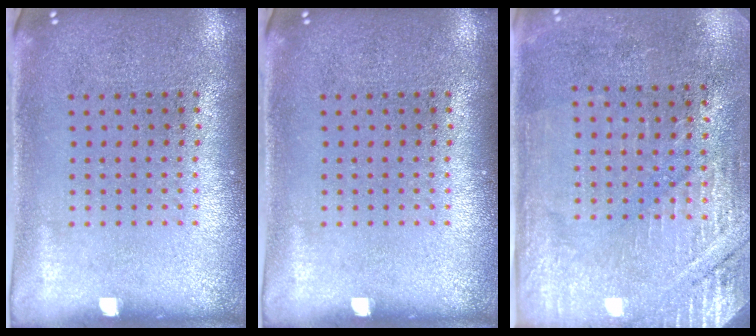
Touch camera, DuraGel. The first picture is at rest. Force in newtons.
{"total": 0.0}
{"total": 2.8, "press": 2.7, "slide": 0.9}